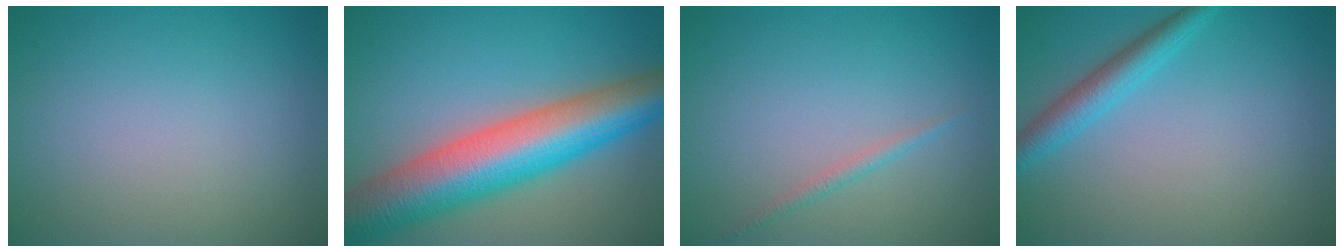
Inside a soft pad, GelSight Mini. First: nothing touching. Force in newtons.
{"total": 11.5, "press": 11.5, "slide": 0.3}
{"total": 1.0, "press": 1.0, "slide": 0.1}
{"total": 3.0, "press": 3.0, "slide": 0.0}